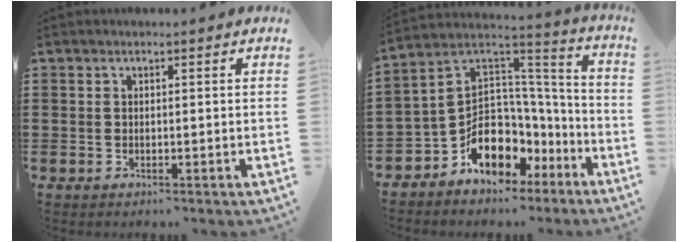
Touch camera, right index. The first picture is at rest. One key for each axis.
{"total": 10.5, "fx": -4.4, "fy": 8.2, "fz": 4.8, "tx": -0.107, "ty": -0.006, "tz": -0.076}